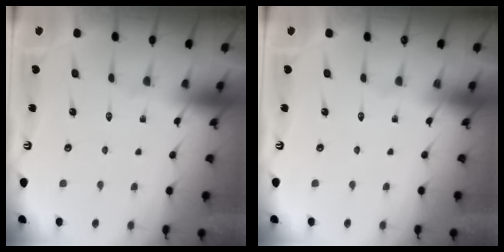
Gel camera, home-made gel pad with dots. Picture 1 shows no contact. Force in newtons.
{"total": 0.0}